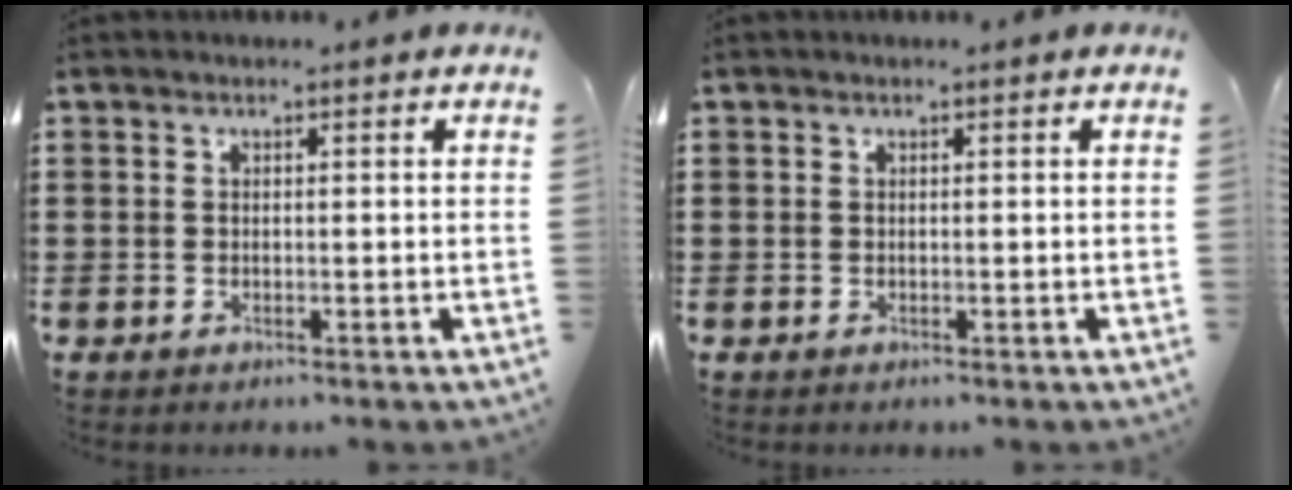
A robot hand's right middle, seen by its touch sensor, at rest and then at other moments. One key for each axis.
{"total": 0.0}